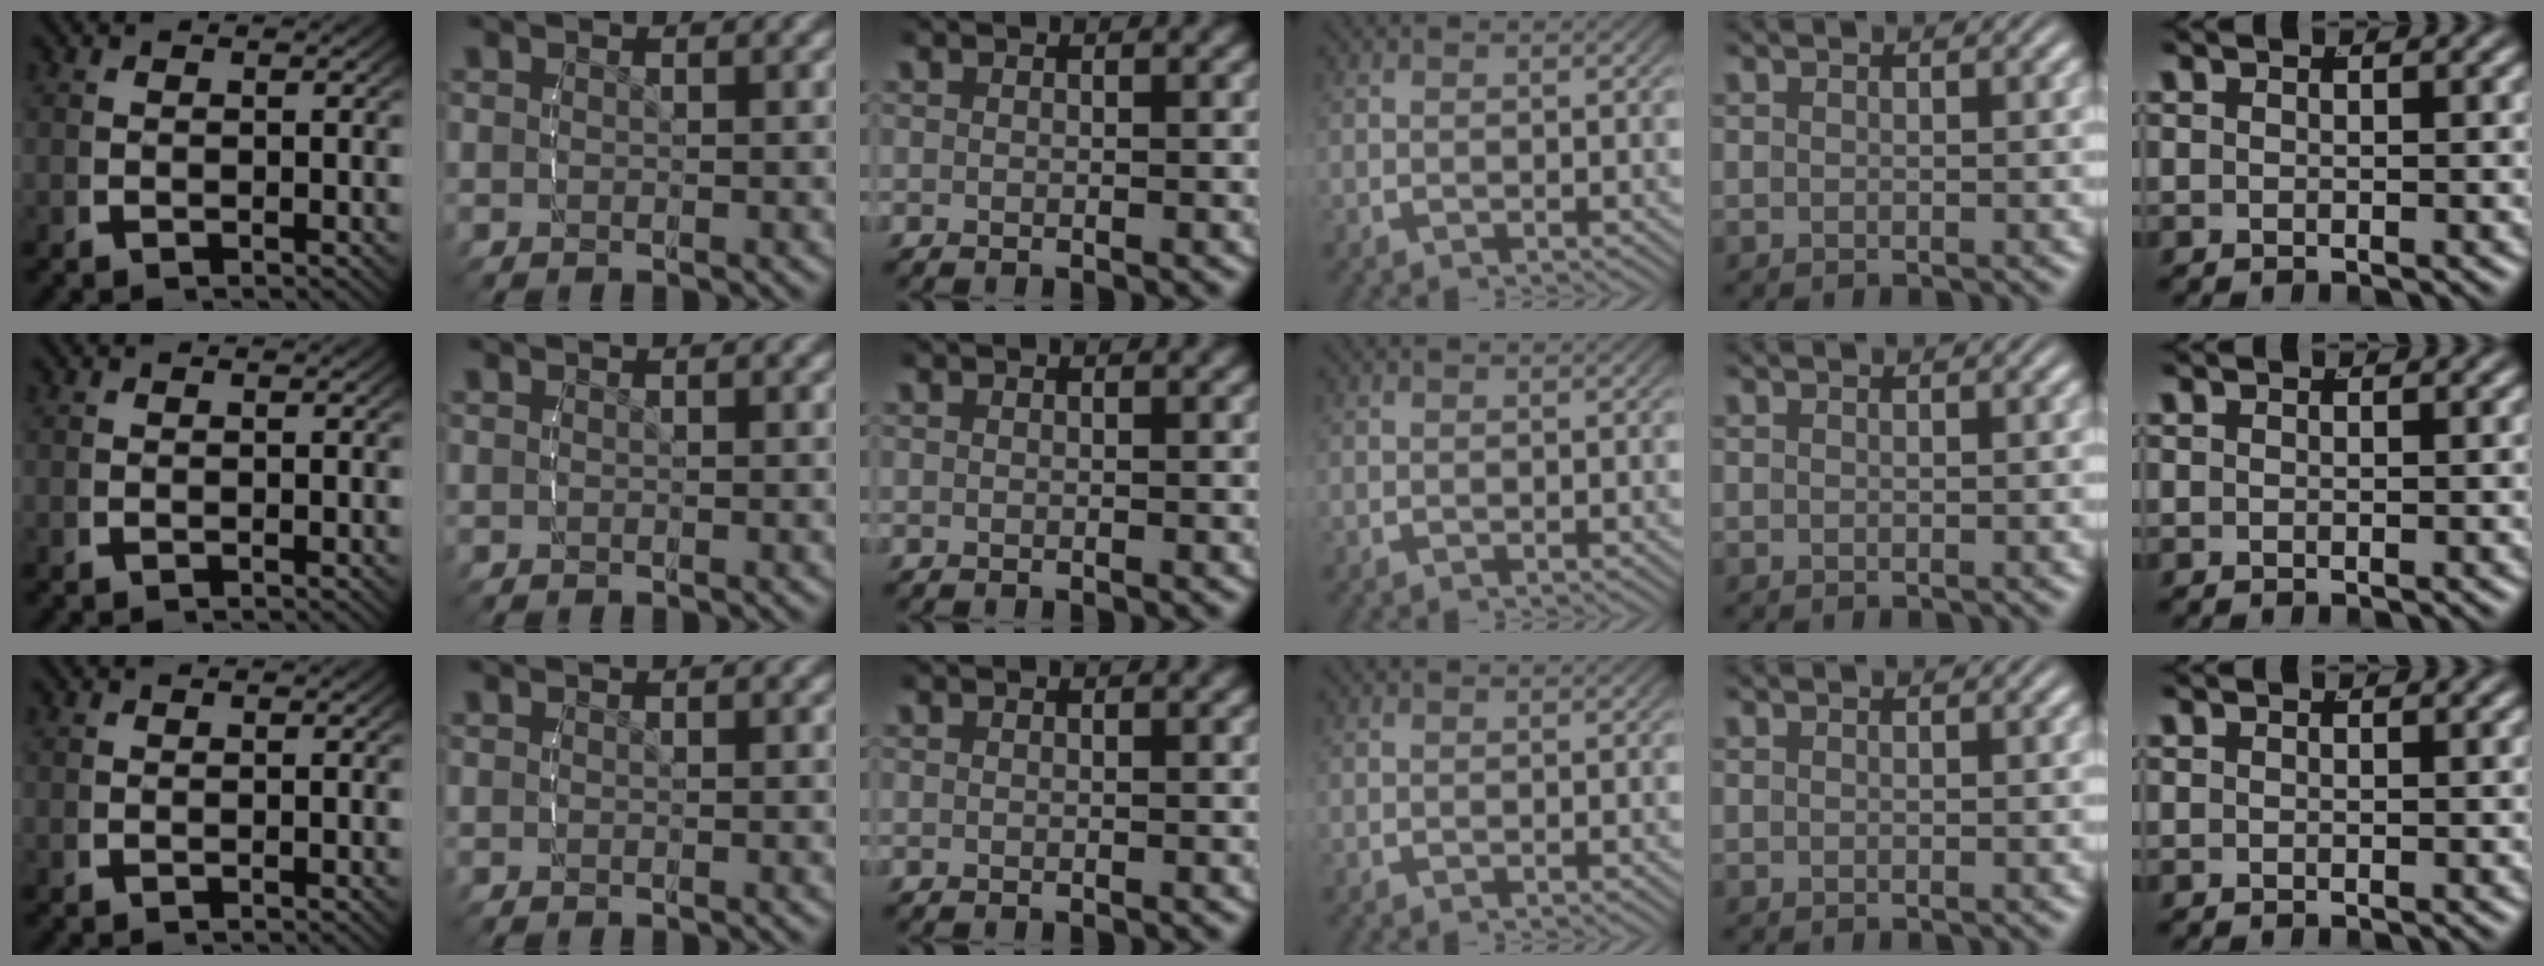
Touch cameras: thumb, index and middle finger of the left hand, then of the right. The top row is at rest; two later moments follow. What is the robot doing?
{"motion": "lift_and_place", "object": "cubes"}